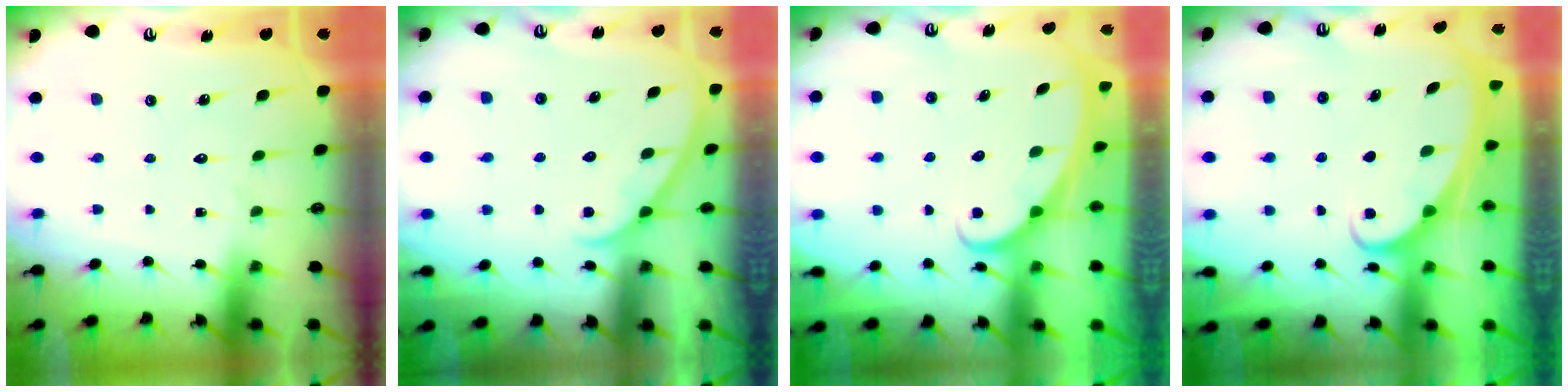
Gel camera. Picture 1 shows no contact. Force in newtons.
{"total": 2.9, "press": 2.9, "slide": 0.4}
{"total": 2.2, "press": 2.2, "slide": 0.1}
{"total": 2.4, "press": 2.4, "slide": 0.3}